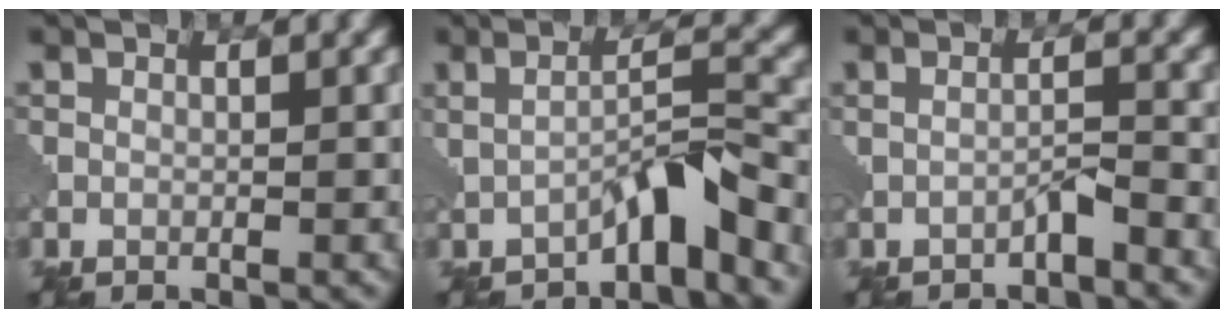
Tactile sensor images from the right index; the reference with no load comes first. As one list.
[{"total": 3.6, "force": [-2.1, 0.4, 2.9], "torque": [-0.046, 0.016, -0.043]}, {"total": 1.4, "force": [-1.0, 0.0, 1.1], "torque": [-0.019, 0.005, -0.023]}]